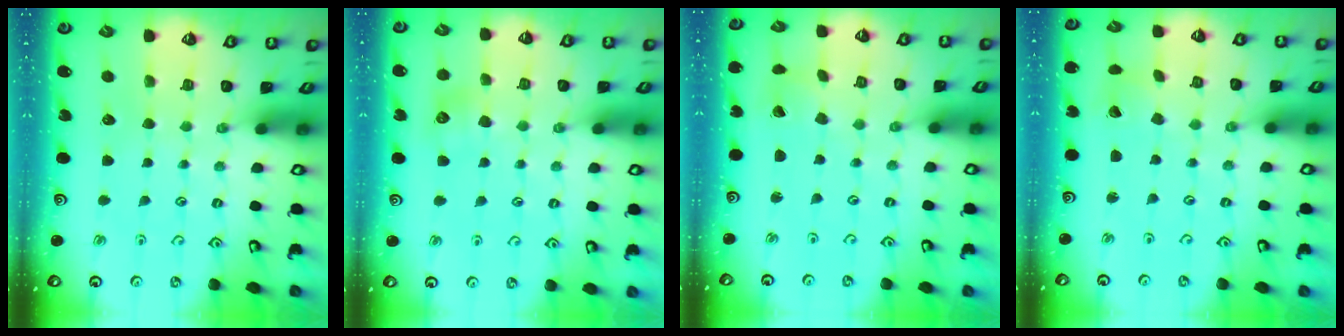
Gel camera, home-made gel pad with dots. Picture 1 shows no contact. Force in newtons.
{"total": 6.0, "press": 5.9, "slide": 0.9}
{"total": 2.9, "press": 2.9, "slide": 0.2}
{"total": 2.2, "press": 2.2, "slide": 0.2}